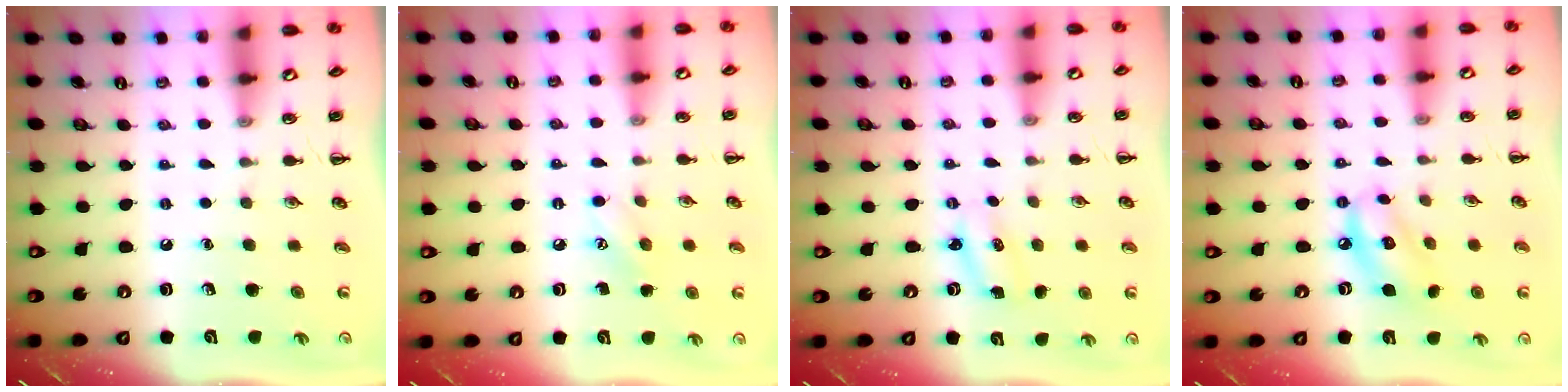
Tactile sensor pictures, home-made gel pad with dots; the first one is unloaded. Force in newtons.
{"total": 5.6, "press": 5.4, "slide": 1.4}
{"total": 2.5, "press": 2.5, "slide": 0.4}
{"total": 8.0, "press": 7.8, "slide": 1.7}